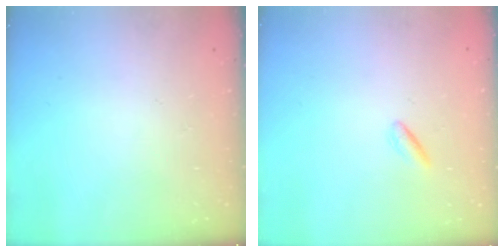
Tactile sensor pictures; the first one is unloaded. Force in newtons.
{"total": 0.7, "press": 0.4, "slide": 0.5}